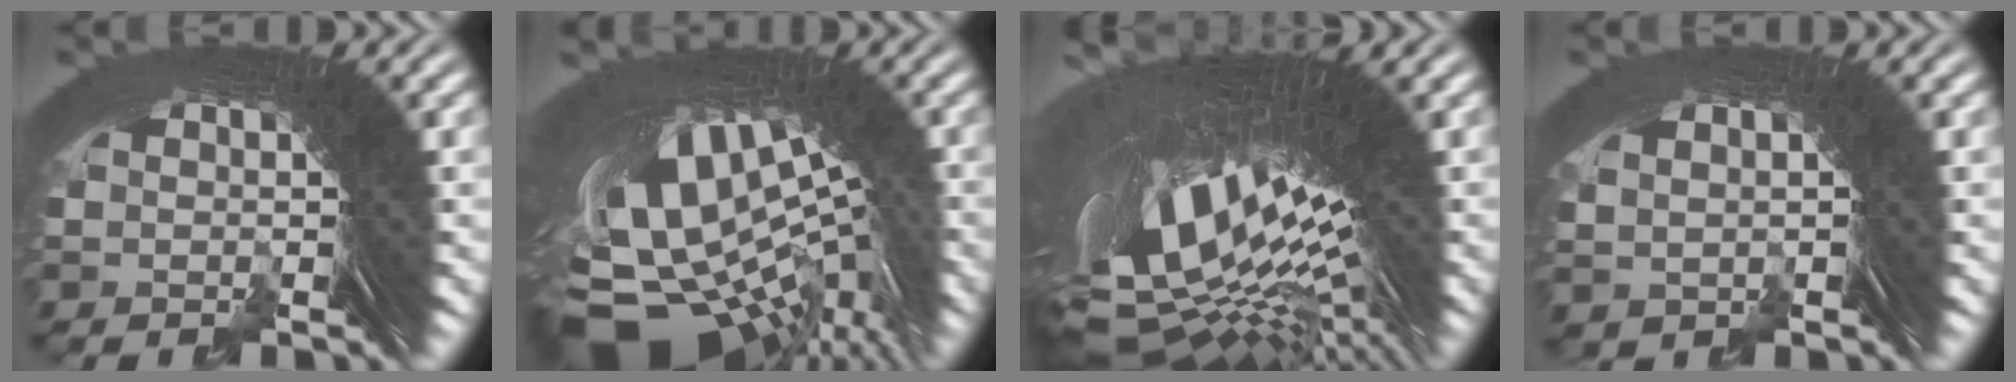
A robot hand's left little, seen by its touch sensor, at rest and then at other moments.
{"total": 11.7, "force": [0.2, 6.7, 9.6], "torque": [-0.167, 0.024, -0.003]}
{"total": 16.5, "force": [1.9, 6.3, 15.1], "torque": [-0.269, 0.003, 0.041]}
{"total": 1.1, "force": [0.6, -0.9, 0.2], "torque": [0.012, 0.000, 0.013]}